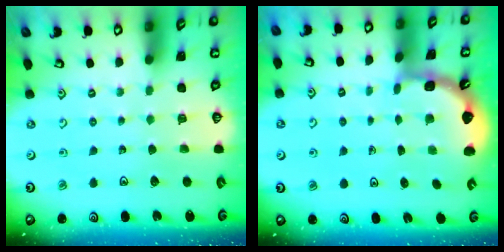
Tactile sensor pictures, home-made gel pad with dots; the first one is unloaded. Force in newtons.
{"total": 1.9, "press": 1.9, "slide": 0.2}